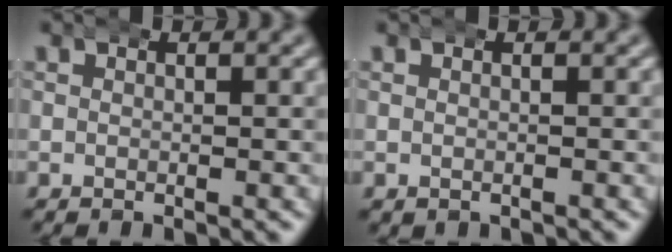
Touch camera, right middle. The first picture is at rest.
{"total": 0.7, "force": [-0.4, 0.5, 0.1], "torque": [-0.007, -0.006, -0.001]}